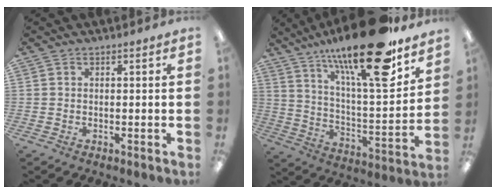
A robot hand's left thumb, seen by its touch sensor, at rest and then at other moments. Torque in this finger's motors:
{"motor_torque": [1.17, 0.50, 1.93, -0.85, 0.35]}